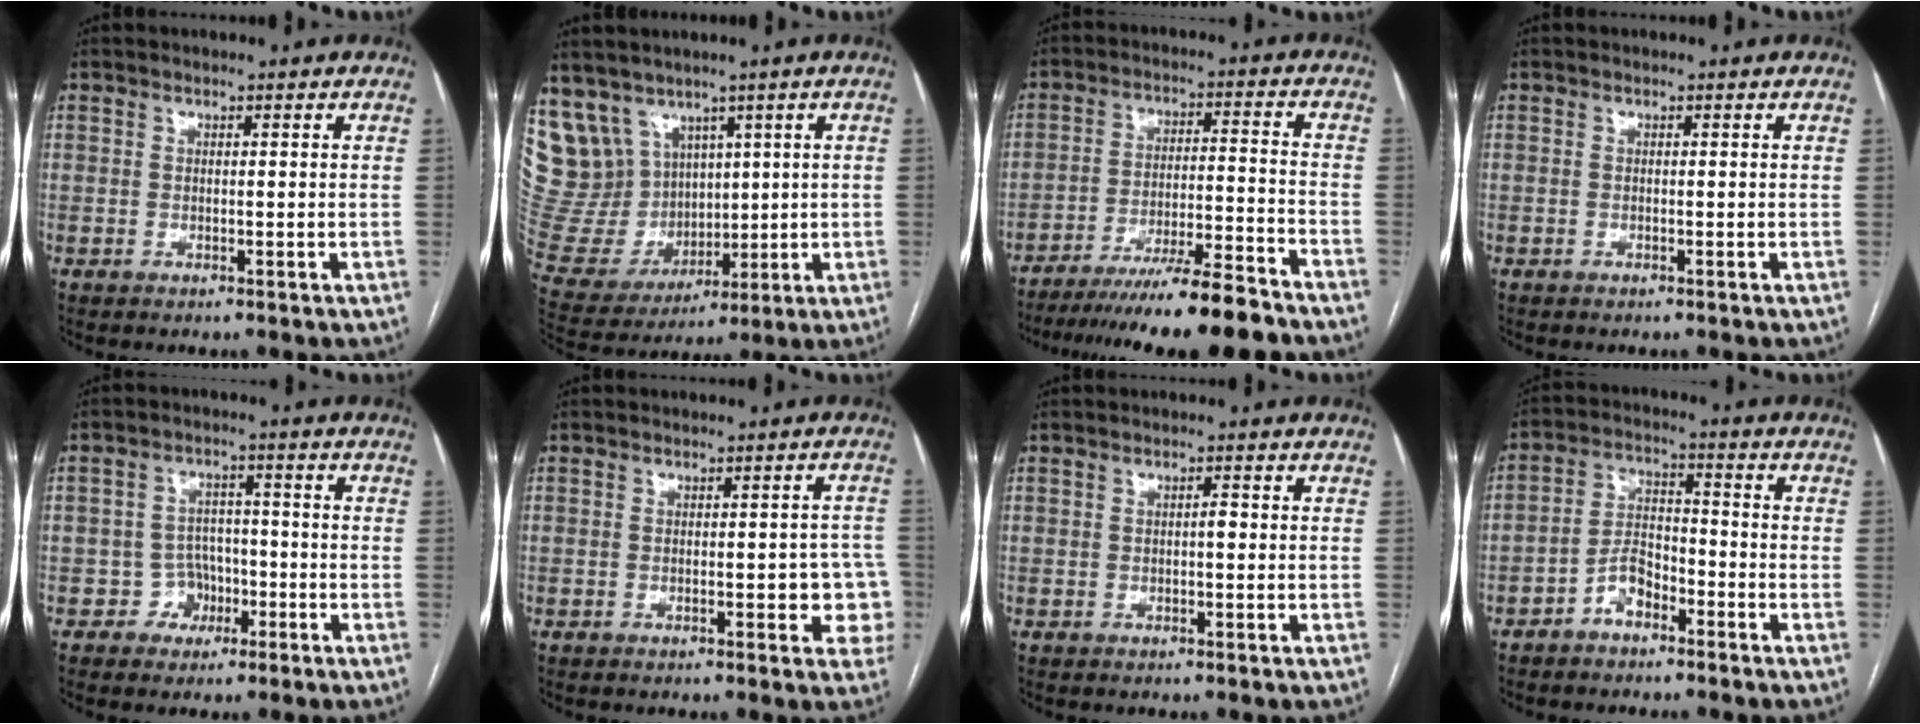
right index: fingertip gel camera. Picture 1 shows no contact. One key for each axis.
{"total": 14.6, "fx": 8.2, "fy": 11.5, "fz": 3.6, "tx": -0.099, "ty": 0.063, "tz": 0.198}
{"total": 16.0, "fx": -13.6, "fy": -0.5, "fz": 8.6, "tx": -0.129, "ty": -0.018, "tz": -0.217}
{"total": 0.0}
{"total": 4.6, "fx": -1.9, "fy": 4.1, "fz": 0.5, "tx": 0.004, "ty": 0.018, "tz": -0.028}
{"total": 6.1, "fx": -1.5, "fy": 2.2, "fz": 5.4, "tx": -0.048, "ty": 0.020, "tz": -0.015}
{"total": 1.0, "fx": -0.1, "fy": 0.3, "fz": 1.0, "tx": -0.015, "ty": 0.003, "tz": -0.002}
{"total": 7.6, "fx": -4.6, "fy": 2.9, "fz": 5.4, "tx": -0.118, "ty": 0.017, "tz": -0.089}